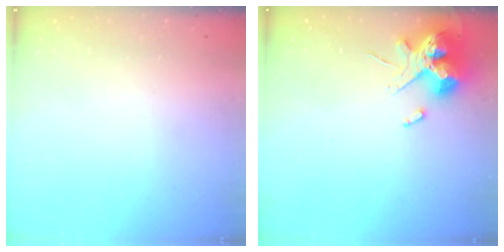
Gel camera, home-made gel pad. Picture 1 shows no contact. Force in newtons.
{"total": 13.6, "press": 13.4, "slide": 2.2}